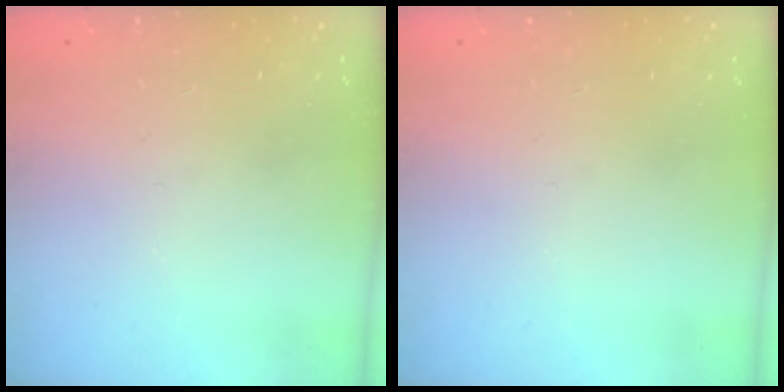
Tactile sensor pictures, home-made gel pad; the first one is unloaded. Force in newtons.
{"total": 0.0}